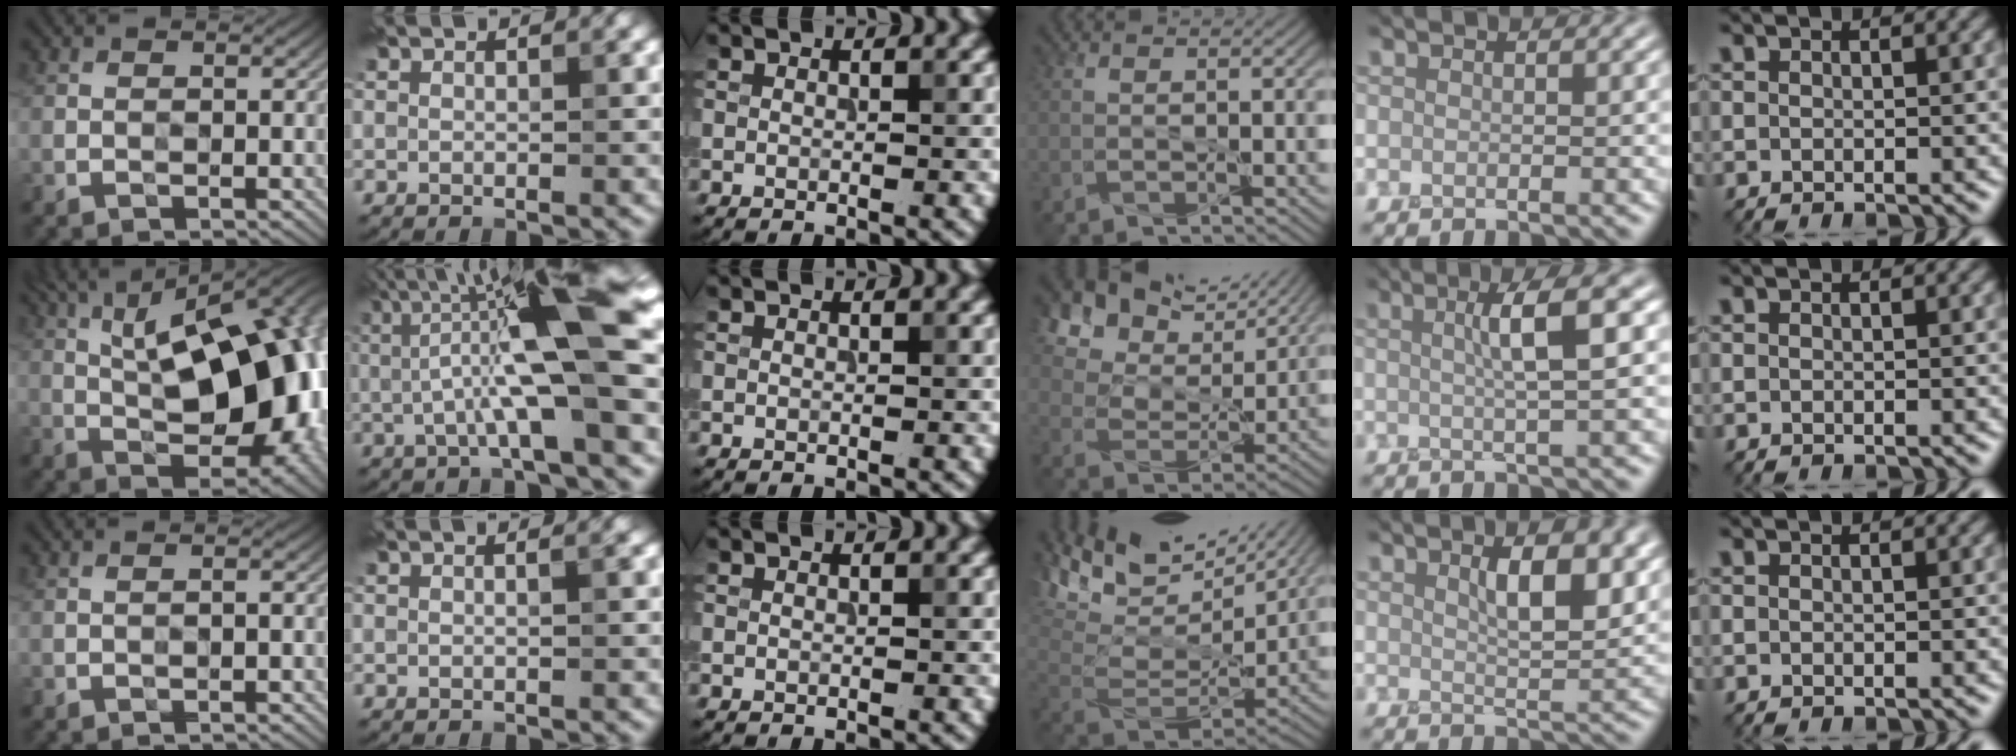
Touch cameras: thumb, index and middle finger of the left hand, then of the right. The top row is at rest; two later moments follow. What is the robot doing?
{"motion": "peel", "object": "velcro strap"}